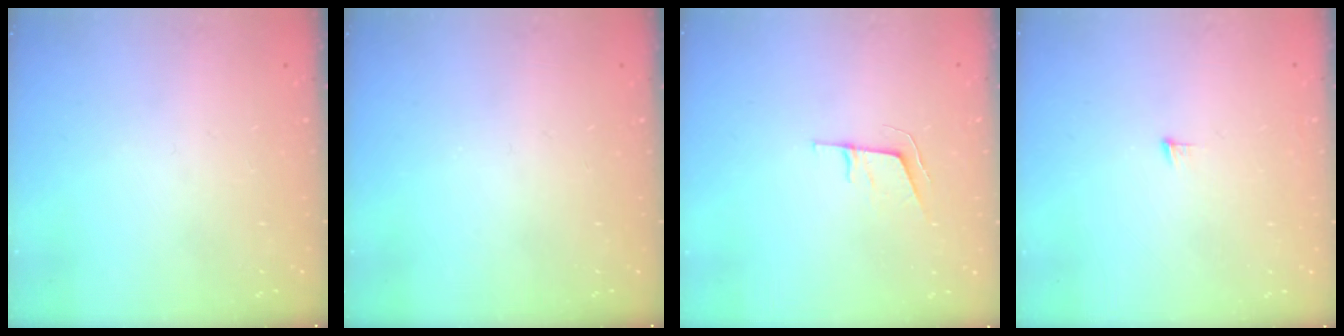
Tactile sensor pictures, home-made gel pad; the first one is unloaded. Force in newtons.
{"total": 0.0}
{"total": 6.1, "press": 5.5, "slide": 2.7}
{"total": 3.6, "press": 3.5, "slide": 0.3}